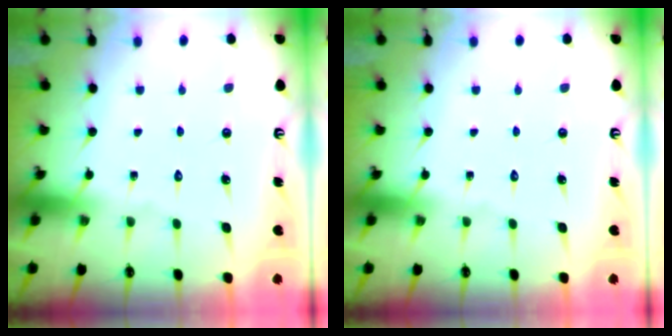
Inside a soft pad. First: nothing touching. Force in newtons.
{"total": 0.0}